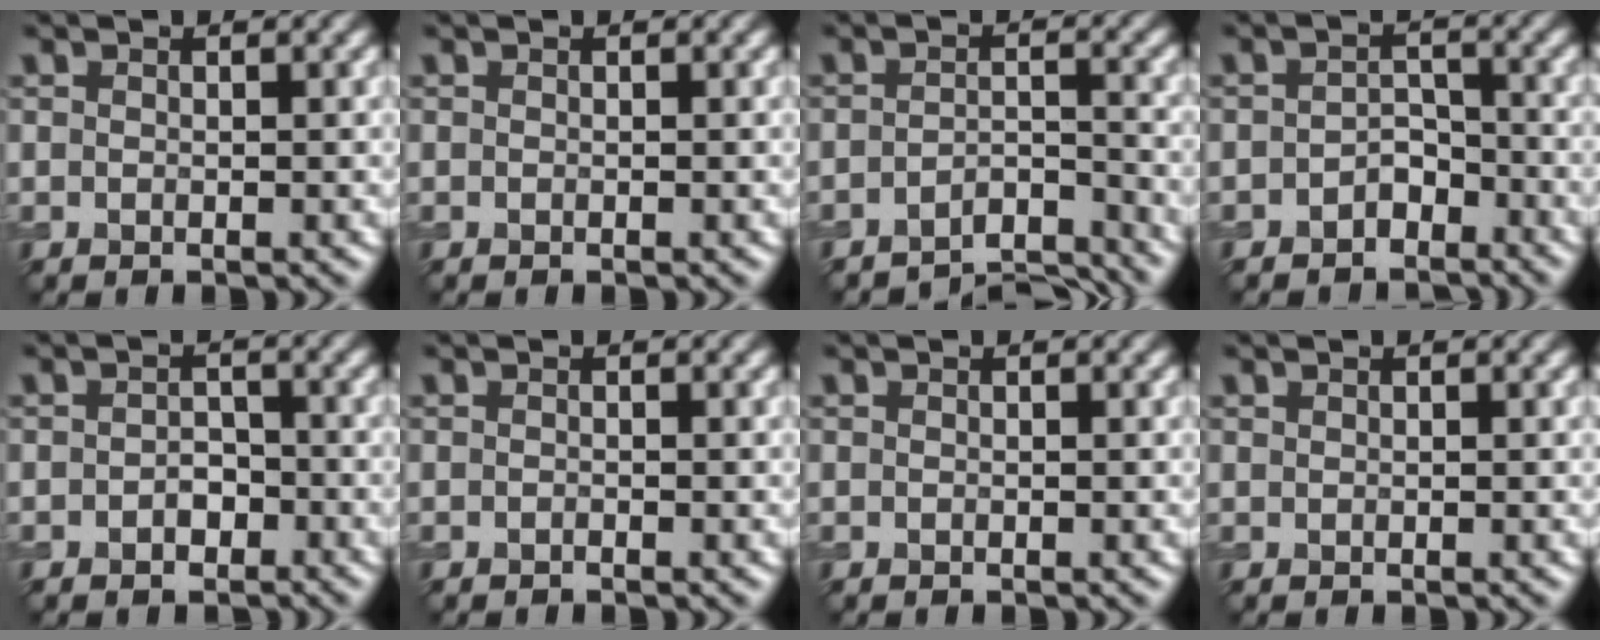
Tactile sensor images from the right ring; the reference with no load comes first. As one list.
[{"total": 0.0}, {"total": 4.6, "force": [-4.4, 0.6, 1.1], "torque": [-0.016, 0.000, -0.069]}, {"total": 2.3, "force": [-1.7, 1.4, 0.7], "torque": [-0.007, 0.009, -0.032]}, {"total": 1.8, "force": [-0.8, 1.3, 1.0], "torque": [-0.015, -0.001, -0.015]}, {"total": 0.0}, {"total": 0.0}, {"total": 0.0}]